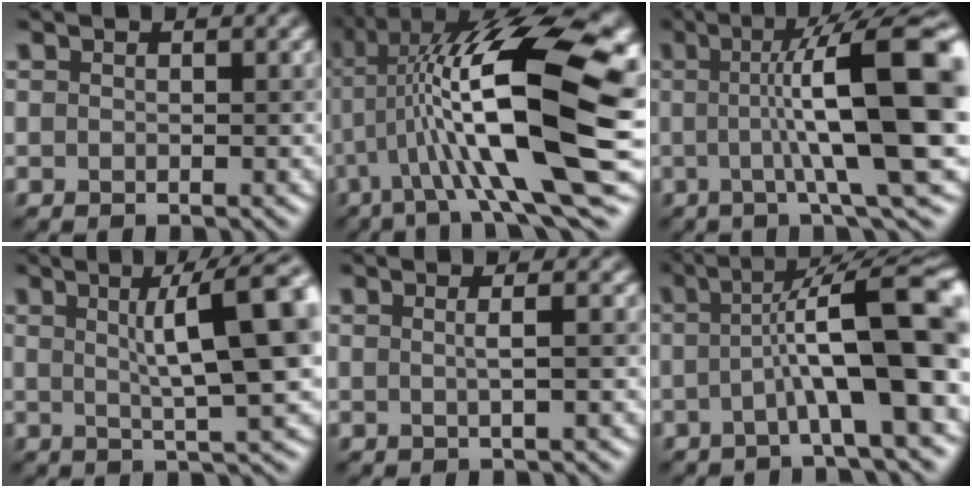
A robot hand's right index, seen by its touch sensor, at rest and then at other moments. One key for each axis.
{"total": 16.9, "fx": 0.6, "fy": 4.2, "fz": 16.4, "tx": -0.277, "ty": 0.034, "tz": 0.025}
{"total": 14.3, "fx": 0.9, "fy": 2.7, "fz": 14.0, "tx": -0.168, "ty": 0.023, "tz": 0.023}
{"total": 10.6, "fx": 2.4, "fy": 2.2, "fz": 10.1, "tx": -0.114, "ty": 0.019, "tz": 0.038}
{"total": 2.1, "fx": 0.5, "fy": 0.7, "fz": 1.9, "tx": -0.017, "ty": 0.006, "tz": -0.009}
{"total": 10.1, "fx": -0.4, "fy": 1.6, "fz": 9.9, "tx": -0.132, "ty": 0.026, "tz": -0.010}